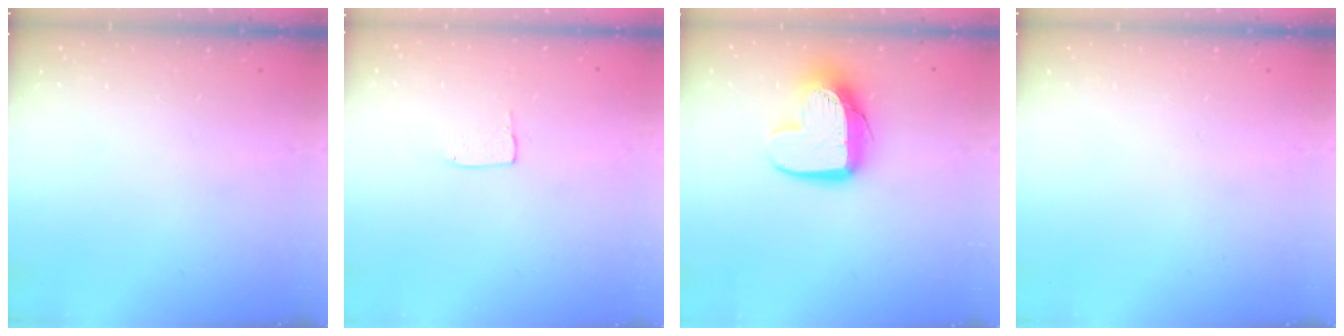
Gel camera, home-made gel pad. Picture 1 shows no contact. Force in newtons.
{"total": 3.7, "press": 3.7, "slide": 0.2}
{"total": 13.2, "press": 13.2, "slide": 1.1}
{"total": 0.0}